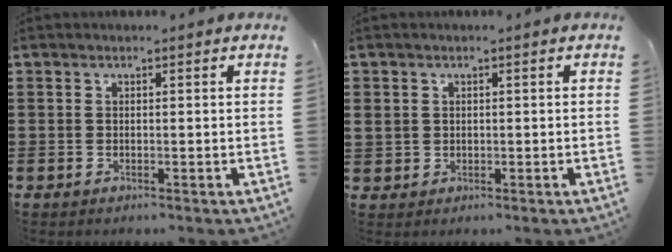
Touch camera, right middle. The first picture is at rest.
{"total": 1.8, "force": [0.5, 1.7, 0.0], "torque": [-0.009, 0.008, 0.008]}